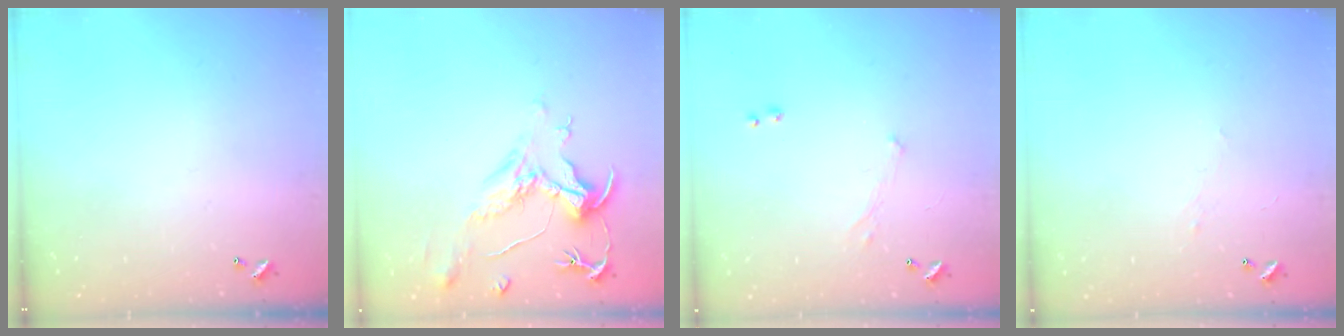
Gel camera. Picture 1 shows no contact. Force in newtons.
{"total": 2.2, "press": 1.7, "slide": 1.4}
{"total": 0.7, "press": 0.3, "slide": 0.6}
{"total": 2.2, "press": 2.0, "slide": 0.8}